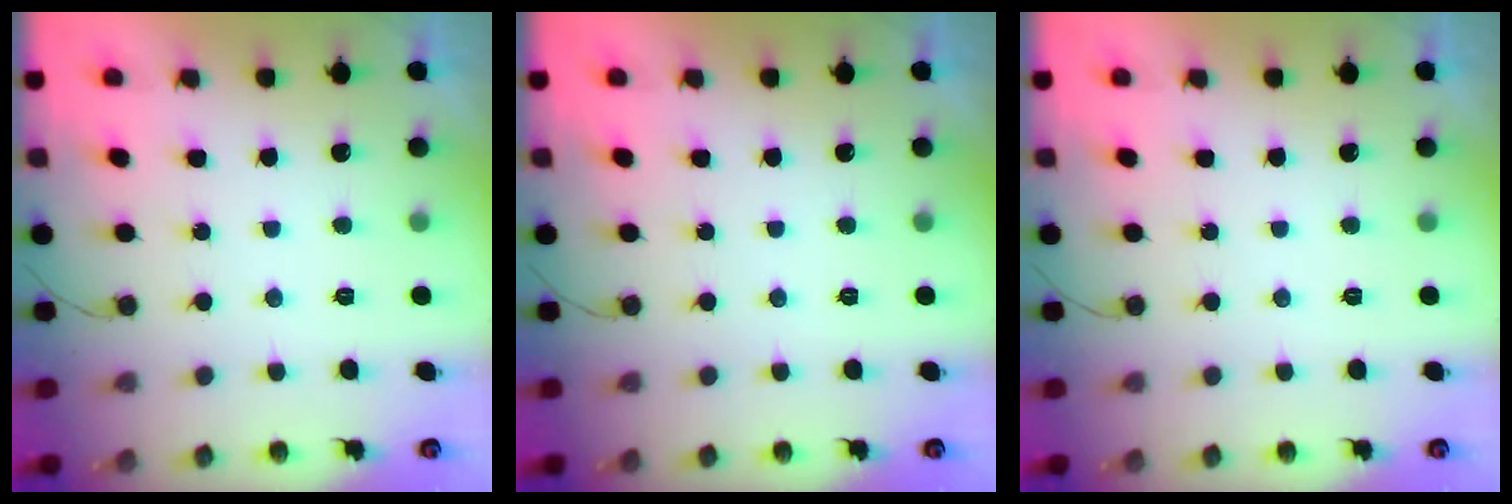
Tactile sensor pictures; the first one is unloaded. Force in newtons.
{"total": 0.0}
{"total": 0.0}